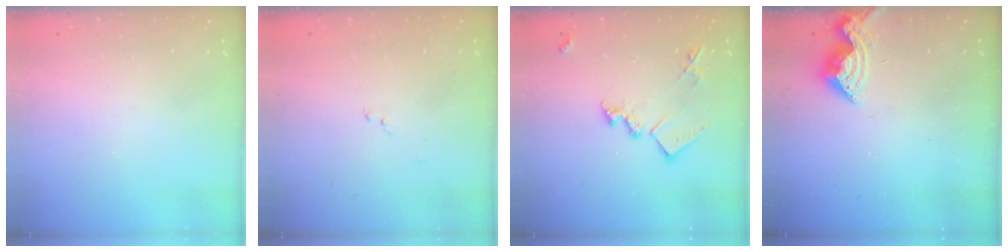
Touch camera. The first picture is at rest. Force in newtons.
{"total": 8.4, "press": 8.4, "slide": 0.8}
{"total": 13.9, "press": 13.9, "slide": 0.7}
{"total": 10.0, "press": 10.0, "slide": 1.0}